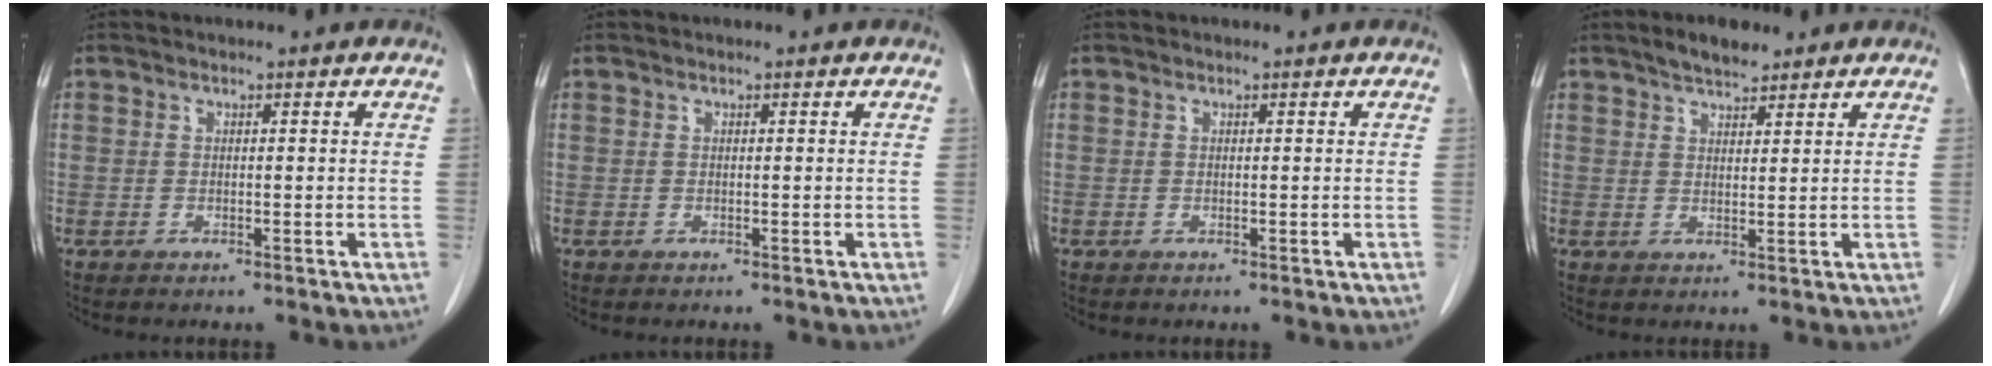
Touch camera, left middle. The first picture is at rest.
{"total": 0.0}
{"total": 0.0}
{"total": 4.0, "force": [3.3, 1.3, 2.0], "torque": [-0.039, 0.007, 0.056]}